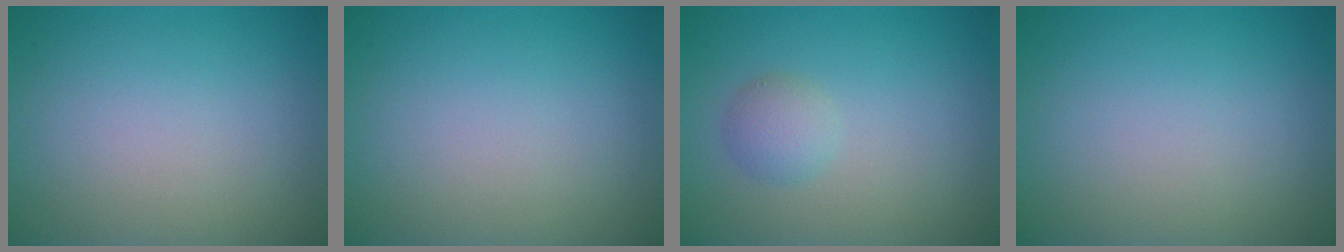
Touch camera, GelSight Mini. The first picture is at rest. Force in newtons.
{"total": 0.0}
{"total": 1.8, "press": 1.8, "slide": 0.1}
{"total": 0.0}